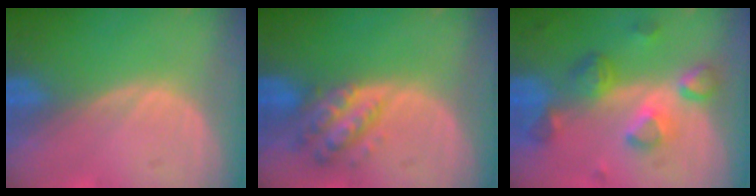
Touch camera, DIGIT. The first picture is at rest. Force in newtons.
{"total": 6.4, "press": 5.8, "slide": 2.8}
{"total": 7.7, "press": 6.9, "slide": 3.4}